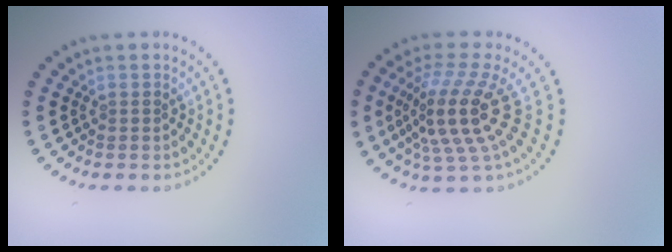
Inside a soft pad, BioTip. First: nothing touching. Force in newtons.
{"total": 5.3, "press": 3.9, "slide": 3.6}